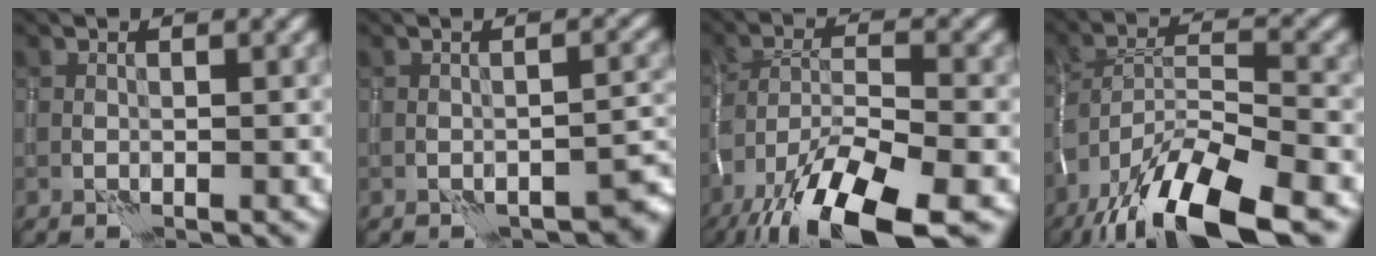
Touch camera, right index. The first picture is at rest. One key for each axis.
{"total": 3.5, "fx": -2.6, "fy": 1.1, "fz": 2.0, "tx": -0.021, "ty": 0.001, "tz": -0.031}
{"total": 13.2, "fx": -8.9, "fy": 3.9, "fz": 9.0, "tx": -0.183, "ty": -0.010, "tz": -0.157}
{"total": 13.1, "fx": -9.3, "fy": 3.6, "fz": 8.6, "tx": -0.172, "ty": -0.003, "tz": -0.165}